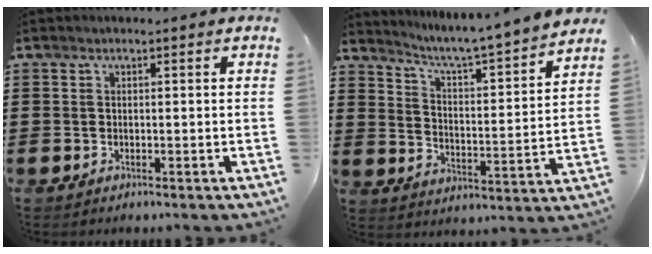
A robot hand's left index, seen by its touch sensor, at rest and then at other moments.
{"total": 4.3, "force": [3.8, -1.1, 1.7], "torque": [-0.053, -0.047, 0.051]}